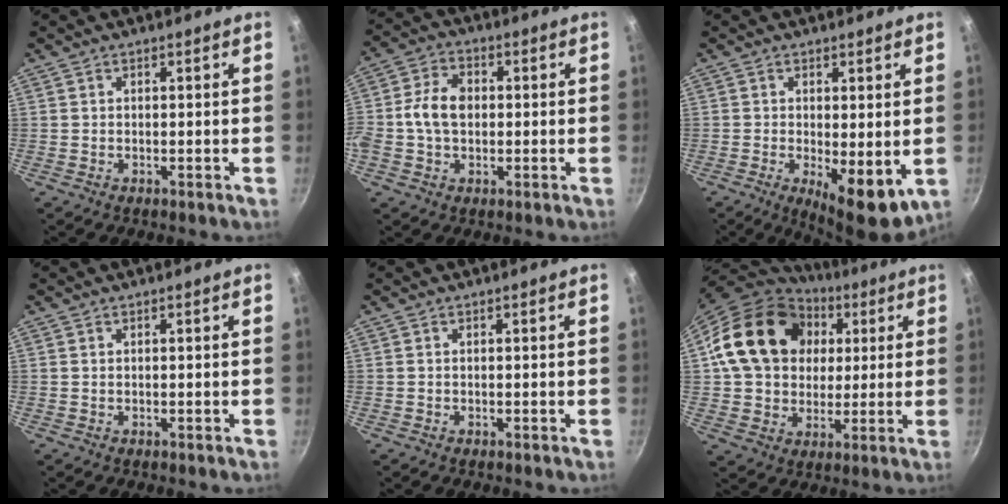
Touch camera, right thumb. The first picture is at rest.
{"total": 8.3, "force": [0.0, 6.0, 5.8], "torque": [-0.094, 0.019, -0.014]}
{"total": 8.6, "force": [-1.1, 3.2, 7.9], "torque": [-0.104, -0.016, -0.004]}
{"total": 0.0}
{"total": 0.0}
{"total": 22.0, "force": [5.1, 17.5, 12.2], "torque": [-0.193, 0.023, 0.089]}